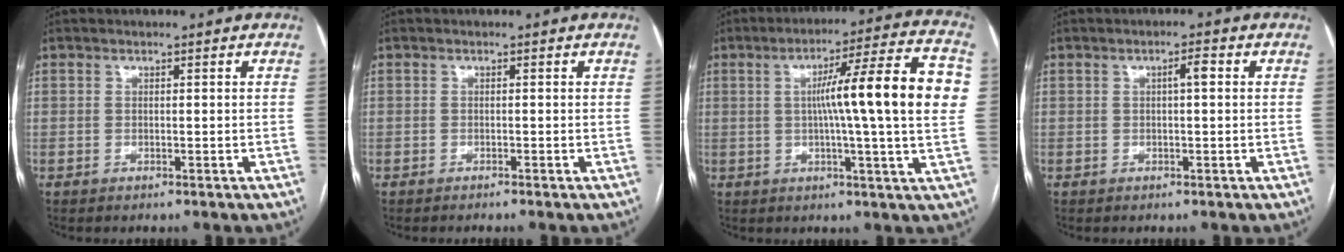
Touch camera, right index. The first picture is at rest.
{"total": 0.6, "force": [-0.5, -0.2, 0.2], "torque": [-0.004, 0.002, -0.012]}
{"total": 17.2, "force": [1.8, -0.6, 17.1], "torque": [-0.246, 0.017, 0.017]}
{"total": 1.9, "force": [0.3, 0.3, 1.9], "torque": [-0.029, 0.005, 0.004]}